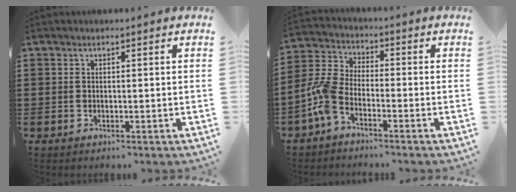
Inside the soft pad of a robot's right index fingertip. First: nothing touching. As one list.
[{"total": 5.8, "force": [-3.8, 2.6, 3.6], "torque": [-0.107, -0.009, -0.083]}]